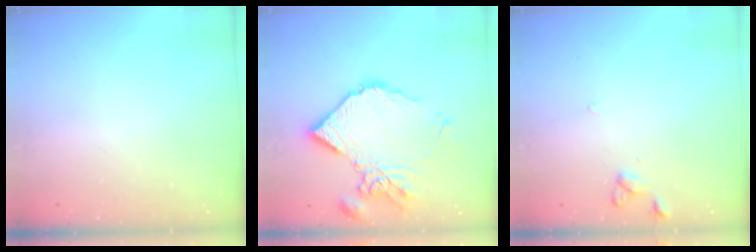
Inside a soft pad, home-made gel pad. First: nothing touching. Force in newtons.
{"total": 13.9, "press": 13.8, "slide": 1.6}
{"total": 4.6, "press": 4.6, "slide": 0.4}